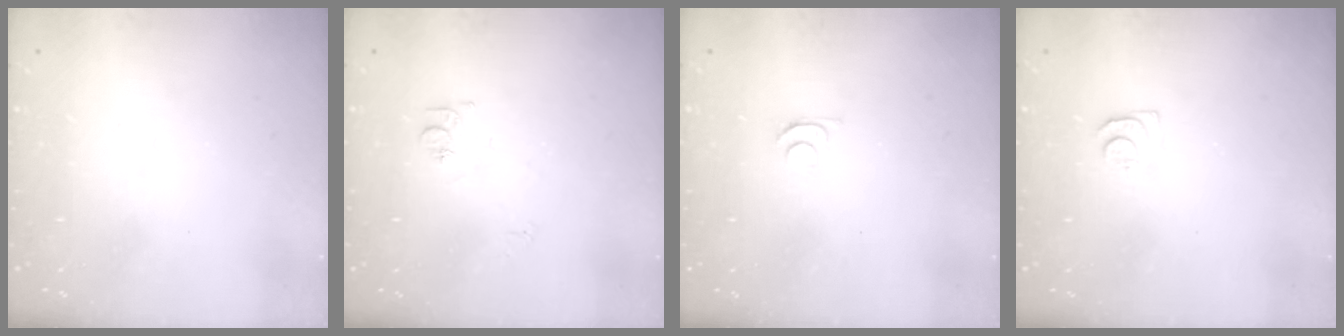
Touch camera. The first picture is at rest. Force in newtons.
{"total": 6.7, "press": 6.7, "slide": 0.8}
{"total": 4.4, "press": 4.3, "slide": 0.6}
{"total": 4.4, "press": 4.4, "slide": 0.6}